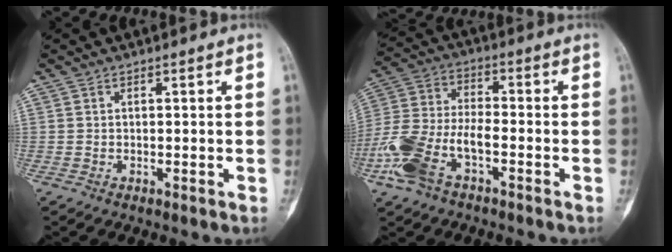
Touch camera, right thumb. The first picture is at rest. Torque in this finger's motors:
{"motor_torque": [0.54, 0.45, 0.72, 0.04, 0.18]}